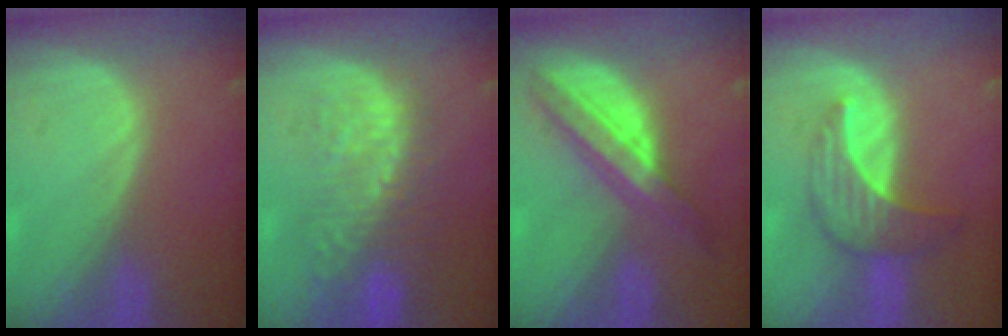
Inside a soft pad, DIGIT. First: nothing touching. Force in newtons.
{"total": 10.5, "press": 9.2, "slide": 5.1}
{"total": 7.5, "press": 7.5, "slide": 0.4}
{"total": 7.3, "press": 6.6, "slide": 3.2}